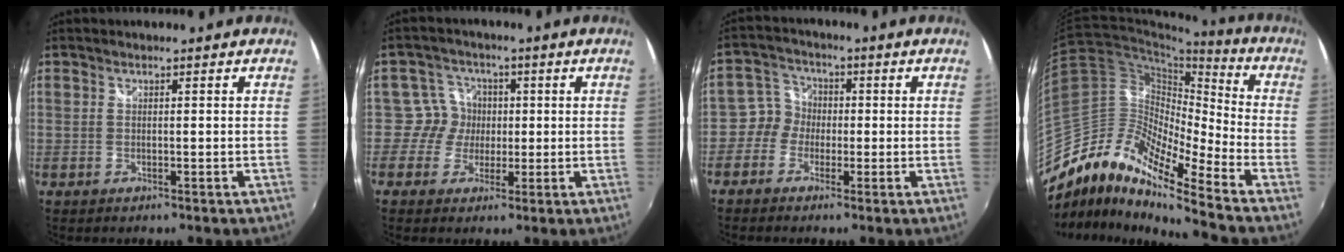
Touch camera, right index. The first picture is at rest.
{"total": 5.0, "force": [-0.4, 5.0, -0.6], "torque": [0.025, 0.011, -0.018]}
{"total": 4.8, "force": [-1.7, 4.5, 0.3], "torque": [-0.003, 0.020, -0.046]}
{"total": 11.3, "force": [-8.8, 1.8, 6.9], "torque": [-0.112, 0.016, -0.194]}